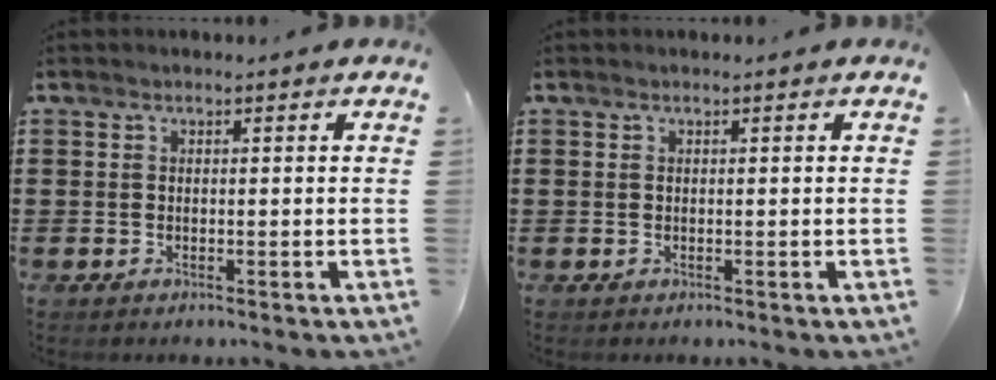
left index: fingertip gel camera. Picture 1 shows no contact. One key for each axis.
{"total": 0.0}